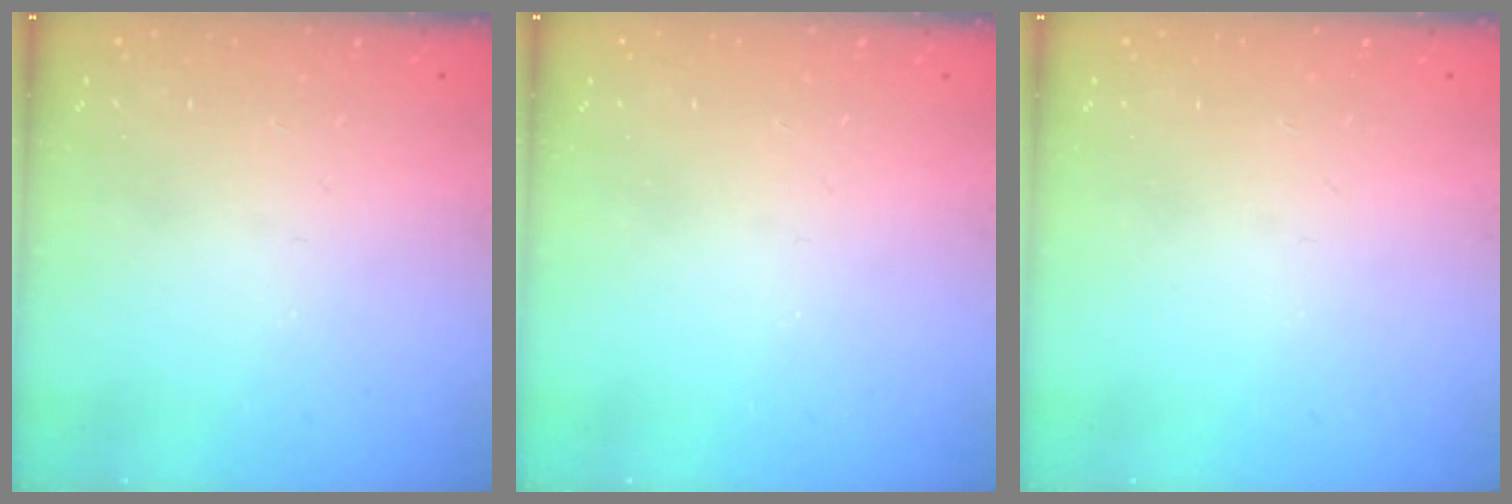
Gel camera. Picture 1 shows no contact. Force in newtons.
{"total": 0.0}
{"total": 0.0}